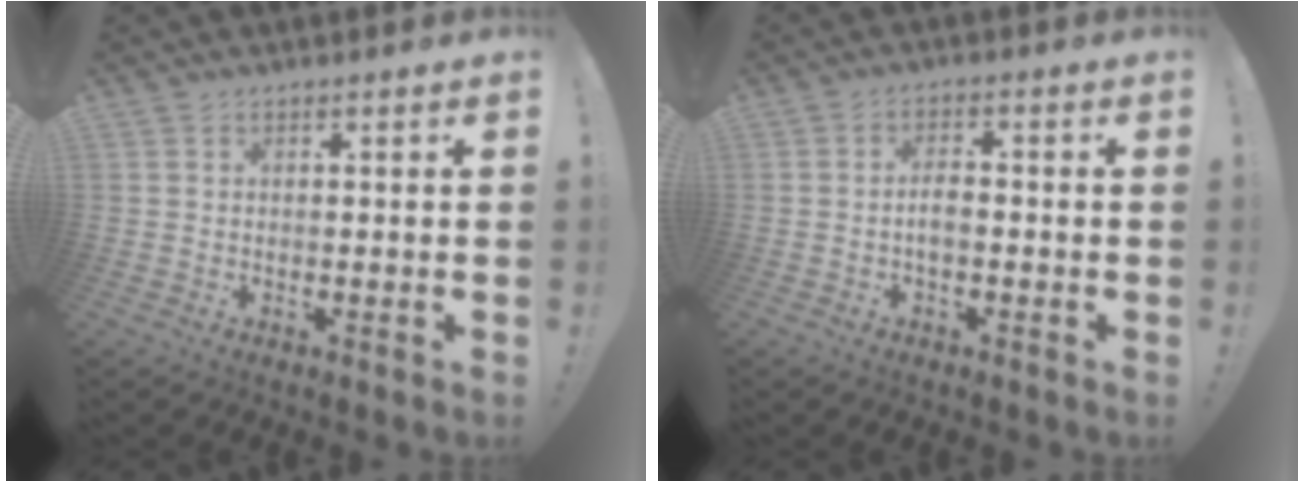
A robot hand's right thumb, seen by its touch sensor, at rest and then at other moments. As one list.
[{"total": 3.8, "force": [-1.1, 1.8, 3.2], "torque": [-0.056, 0.000, -0.024]}]